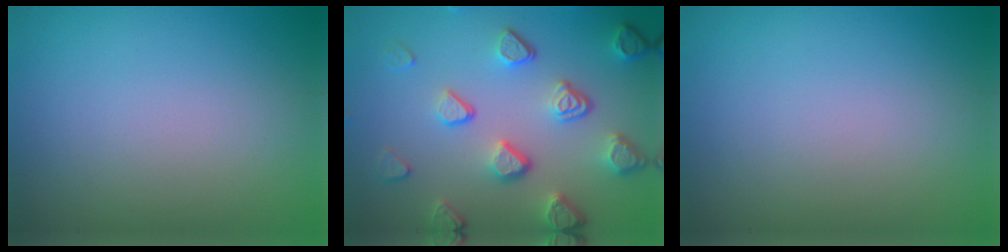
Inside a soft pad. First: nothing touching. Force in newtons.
{"total": 5.3, "press": 4.1, "slide": 3.4}
{"total": 0.0}